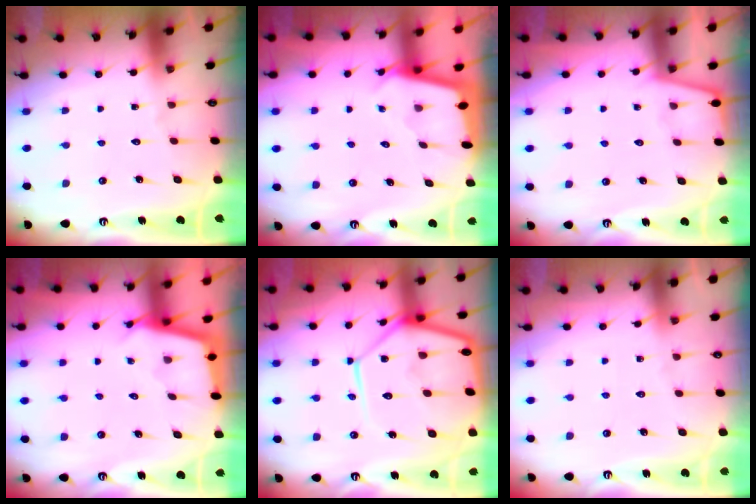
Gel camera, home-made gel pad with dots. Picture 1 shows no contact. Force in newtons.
{"total": 2.0, "press": 2.0, "slide": 0.2}
{"total": 1.7, "press": 1.6, "slide": 0.3}
{"total": 2.2, "press": 2.2, "slide": 0.2}
{"total": 17.3, "press": 17.2, "slide": 1.7}
{"total": 2.6, "press": 2.6, "slide": 0.4}